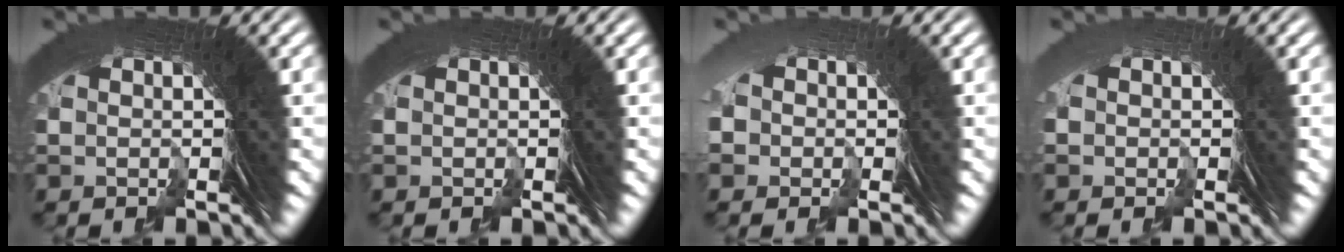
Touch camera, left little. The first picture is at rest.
{"total": 0.0}
{"total": 1.3, "force": [-1.0, 0.6, -0.7], "torque": [0.009, 0.011, -0.023]}
{"total": 1.4, "force": [-0.8, -0.5, -0.9], "torque": [0.023, 0.008, -0.015]}